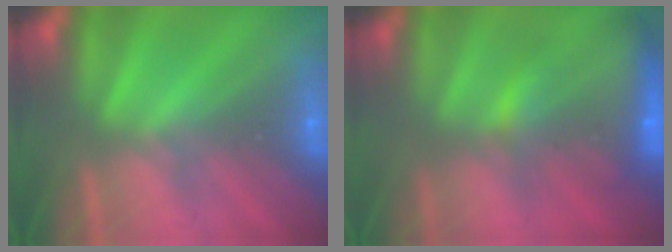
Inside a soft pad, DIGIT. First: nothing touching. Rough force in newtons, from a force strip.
{"total": 8.9}